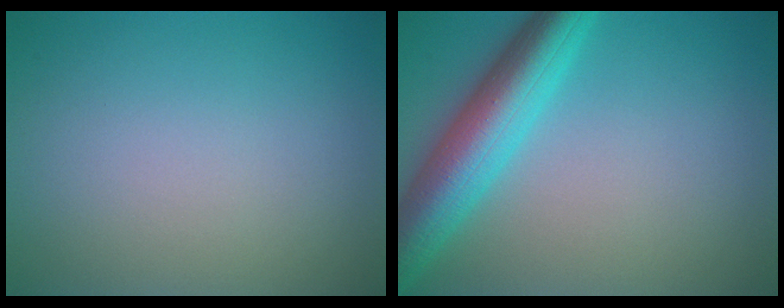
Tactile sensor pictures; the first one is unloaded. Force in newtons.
{"total": 7.3, "press": 7.3, "slide": 0.2}